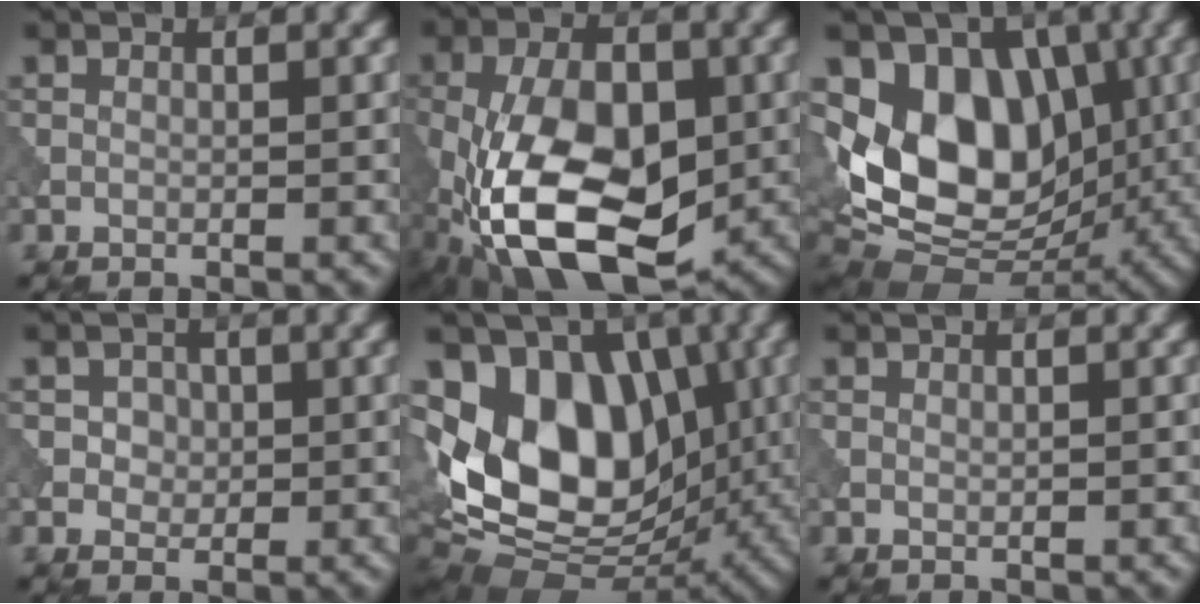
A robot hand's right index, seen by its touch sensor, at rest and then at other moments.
{"total": 14.6, "force": [-4.6, 8.0, 11.3], "torque": [-0.219, -0.017, -0.079]}
{"total": 12.6, "force": [1.0, 9.0, 8.8], "torque": [-0.143, -0.015, 0.012]}
{"total": 2.3, "force": [0.6, 2.0, 0.9], "torque": [-0.013, -0.001, 0.011]}
{"total": 15.0, "force": [1.1, 10.5, 10.6], "torque": [-0.170, 0.004, 0.022]}
{"total": 0.0}